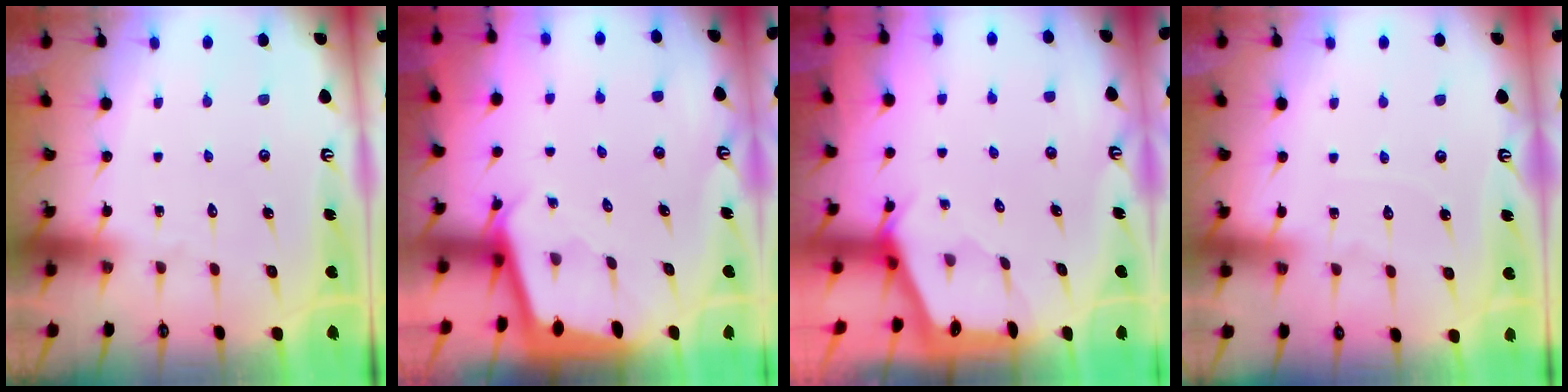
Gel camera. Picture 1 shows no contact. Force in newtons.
{"total": 2.1, "press": 2.1, "slide": 0.1}
{"total": 2.3, "press": 2.2, "slide": 0.3}
{"total": 3.4, "press": 3.4, "slide": 0.4}